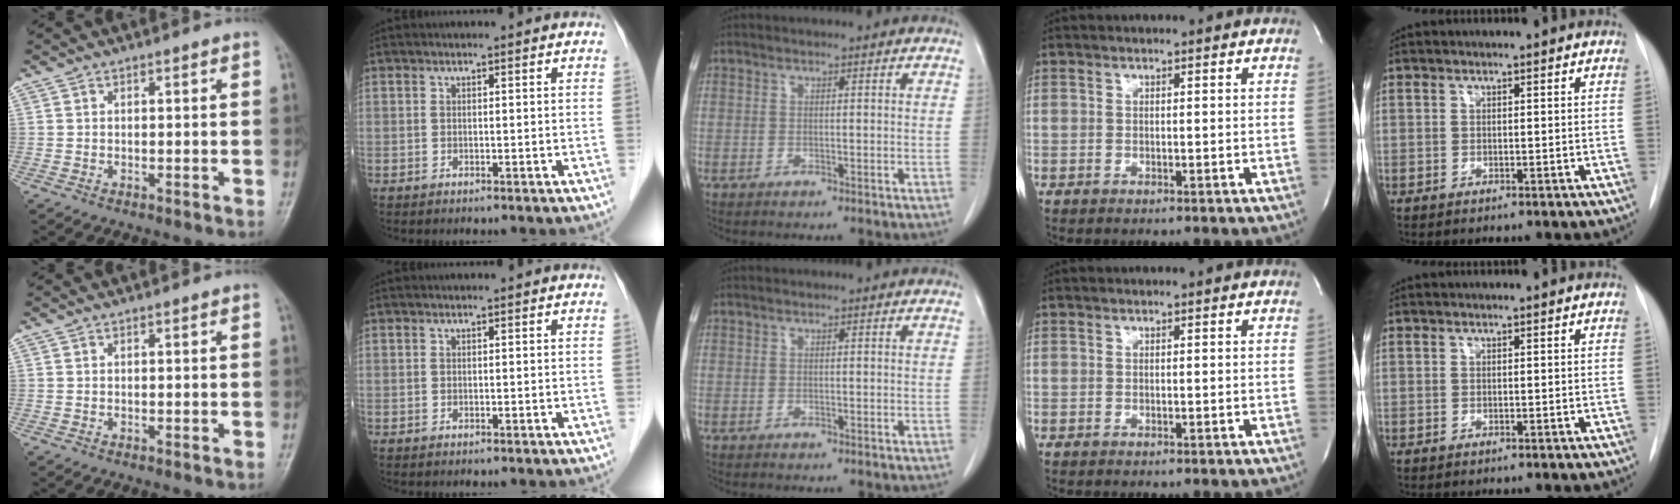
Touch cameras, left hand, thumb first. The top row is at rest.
{}